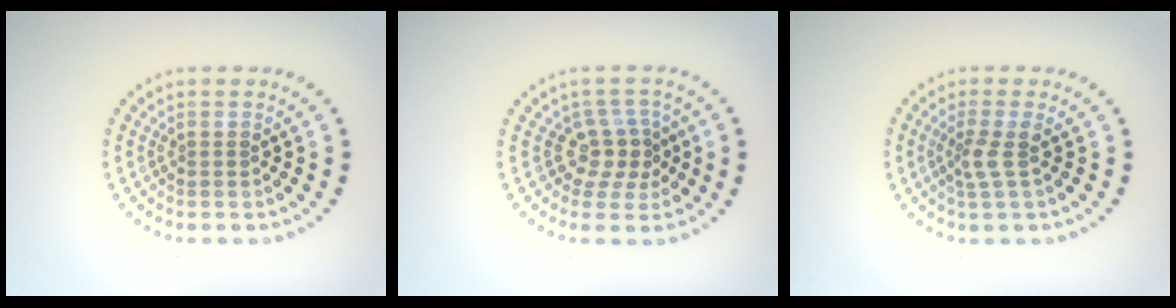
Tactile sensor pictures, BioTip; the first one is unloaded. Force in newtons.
{"total": 2.9, "press": 2.2, "slide": 1.9}
{"total": 2.0, "press": 1.5, "slide": 1.3}